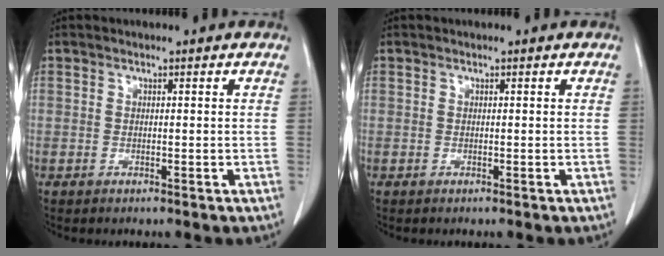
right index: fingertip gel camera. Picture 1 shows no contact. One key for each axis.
{"total": 0.0}